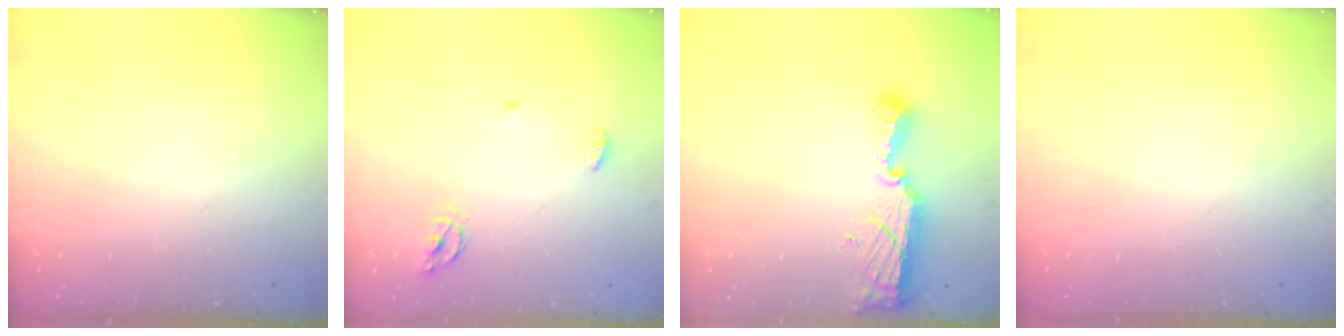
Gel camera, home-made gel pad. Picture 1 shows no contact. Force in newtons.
{"total": 5.0, "press": 5.0, "slide": 0.5}
{"total": 11.4, "press": 10.2, "slide": 4.9}
{"total": 0.0}